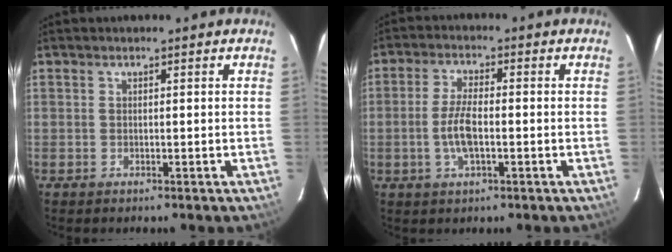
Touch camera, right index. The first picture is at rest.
{"total": 6.1, "force": [-1.3, 1.9, 5.6], "torque": [-0.119, 0.001, -0.028]}